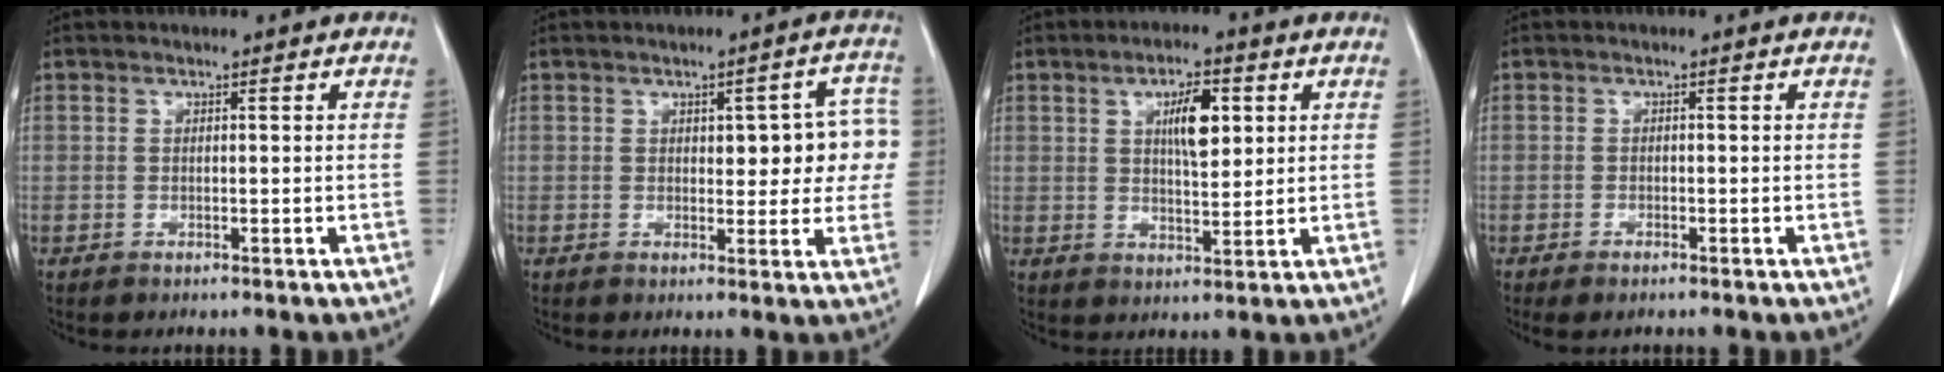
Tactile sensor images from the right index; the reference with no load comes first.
{"total": 8.1, "force": [1.2, 3.5, 7.2], "torque": [-0.065, 0.024, 0.015]}
{"total": 6.5, "force": [2.0, 2.1, 5.8], "torque": [-0.097, 0.003, 0.036]}
{"total": 1.7, "force": [-1.3, 0.5, 1.0], "torque": [-0.022, -0.004, -0.017]}